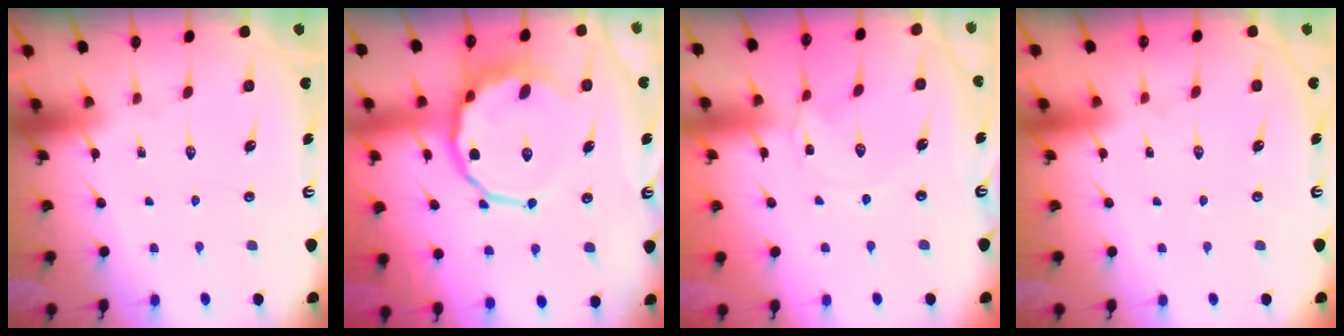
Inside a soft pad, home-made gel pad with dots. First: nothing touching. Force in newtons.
{"total": 10.7, "press": 10.1, "slide": 3.5}
{"total": 1.4, "press": 1.4, "slide": 0.3}
{"total": 1.6, "press": 1.6, "slide": 0.1}